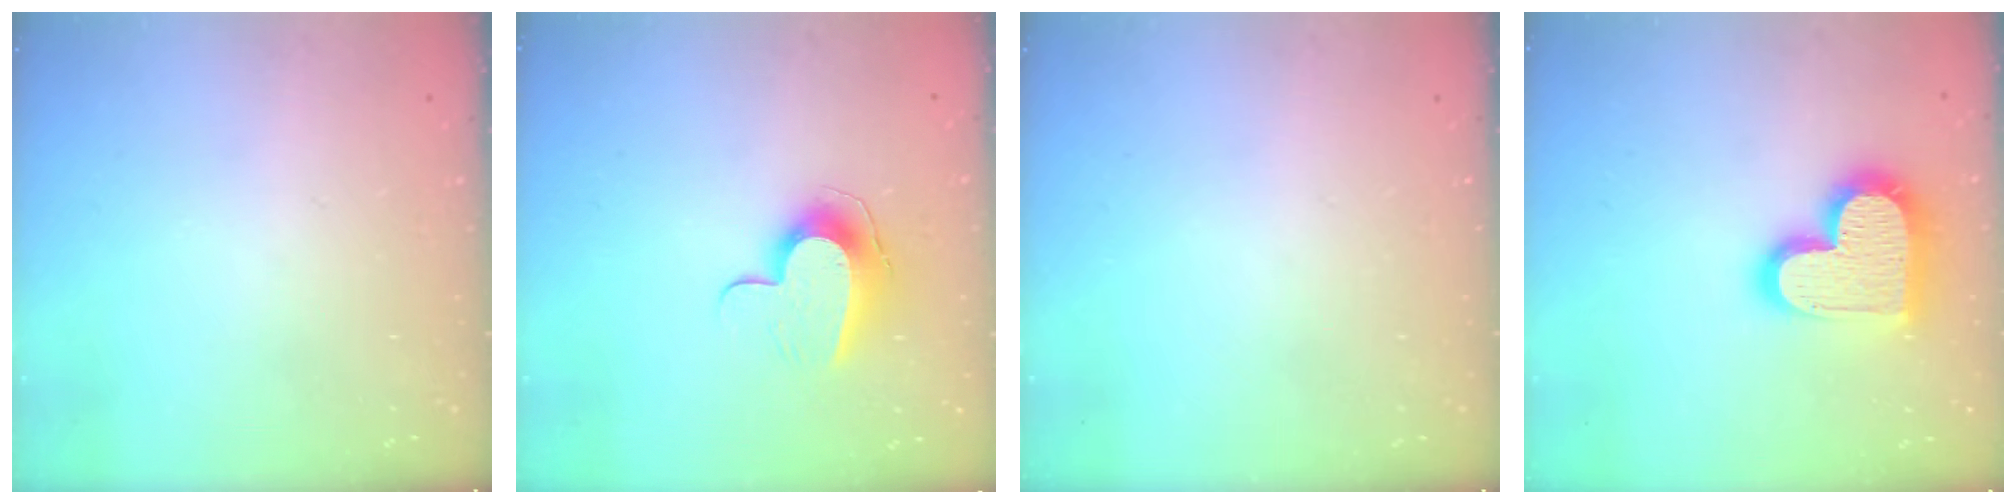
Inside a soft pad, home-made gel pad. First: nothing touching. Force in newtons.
{"total": 9.6, "press": 9.6, "slide": 0.1}
{"total": 0.0}
{"total": 19.5, "press": 19.5, "slide": 1.5}